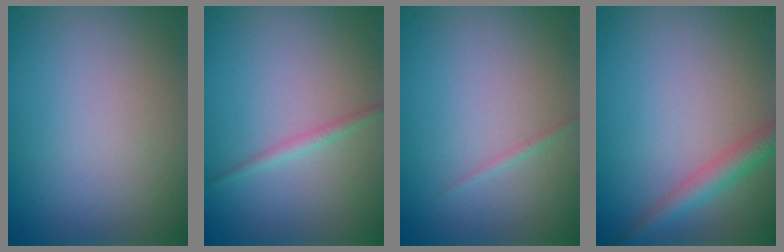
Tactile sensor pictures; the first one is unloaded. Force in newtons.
{"total": 1.1, "press": 1.1, "slide": 0.0}
{"total": 0.6, "press": 0.6, "slide": 0.1}
{"total": 2.7, "press": 2.7, "slide": 0.1}